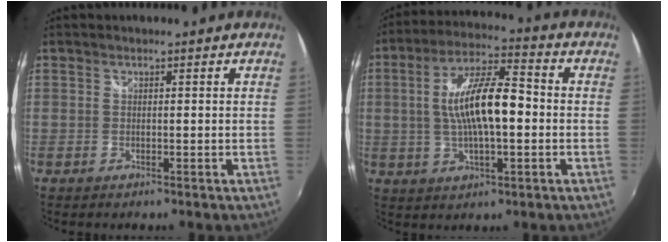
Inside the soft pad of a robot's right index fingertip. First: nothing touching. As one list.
[{"total": 13.3, "force": [-0.4, 4.1, 12.7], "torque": [-0.235, 0.012, -0.008]}]